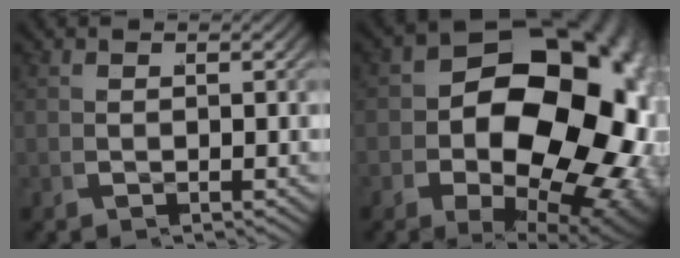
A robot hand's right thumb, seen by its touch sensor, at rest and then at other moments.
{"total": 25.3, "force": [-0.5, 16.2, 19.4], "torque": [-0.280, -0.066, 0.024]}